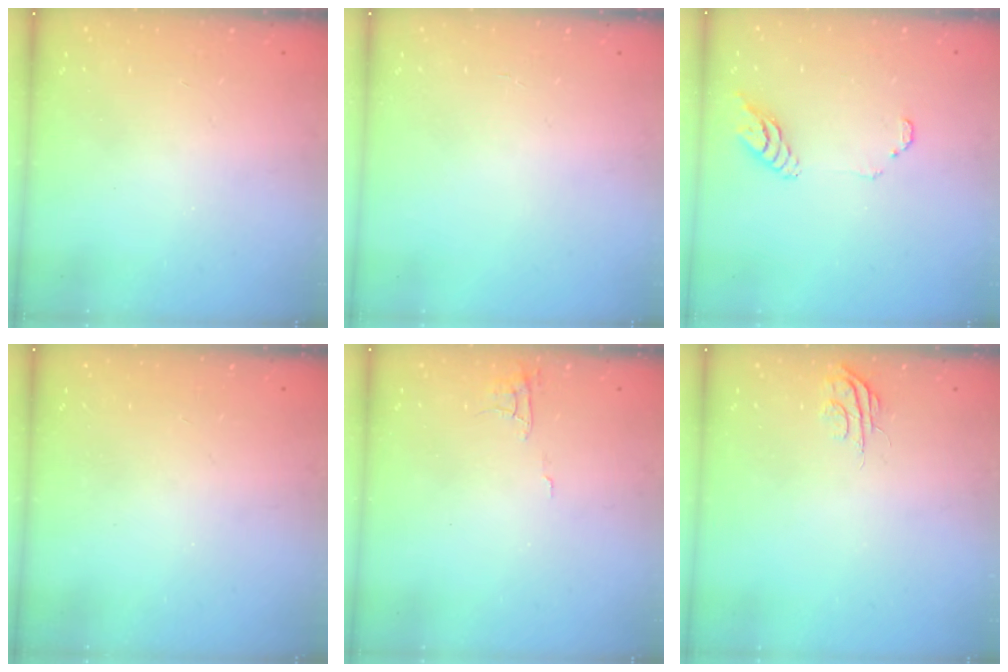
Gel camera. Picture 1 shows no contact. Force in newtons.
{"total": 2.5, "press": 2.5, "slide": 0.3}
{"total": 6.3, "press": 6.3, "slide": 0.3}
{"total": 0.0}
{"total": 5.0, "press": 5.0, "slide": 0.4}
{"total": 4.5, "press": 4.5, "slide": 0.5}